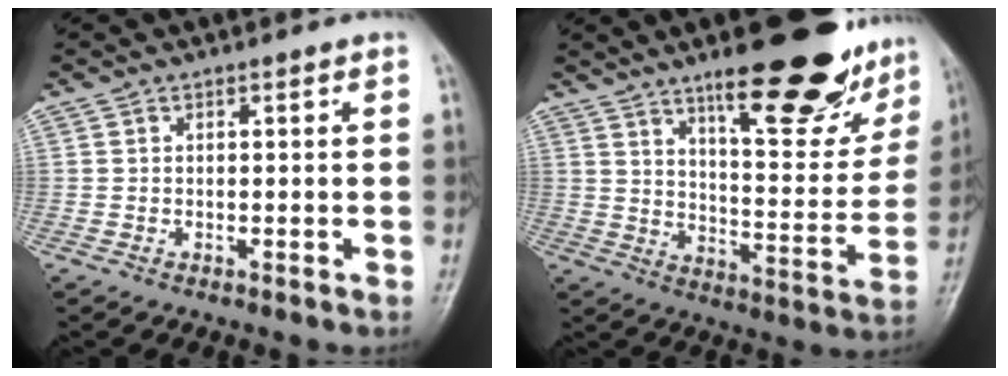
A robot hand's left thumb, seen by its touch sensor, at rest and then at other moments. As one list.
[{"total": 21.6, "force": [14.6, 6.4, 14.5], "torque": [-0.151, -0.080, 0.215]}]